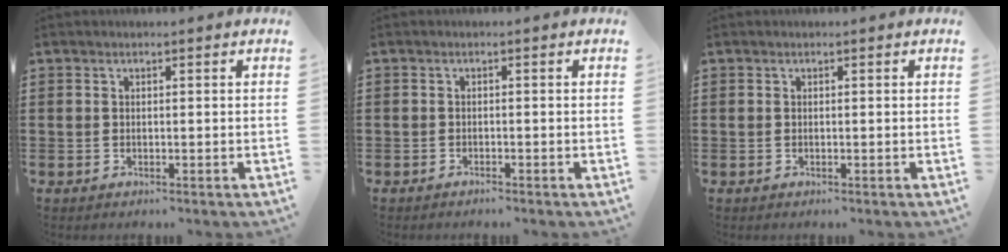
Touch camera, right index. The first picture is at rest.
{"total": 0.9, "force": [-0.9, -0.1, 0.0], "torque": [-0.003, -0.002, -0.018]}
{"total": 0.0}